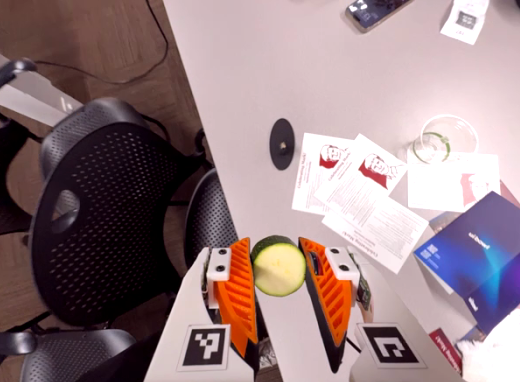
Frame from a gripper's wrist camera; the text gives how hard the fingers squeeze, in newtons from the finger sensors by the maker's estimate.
{"total": 10.3, "left": 10.4, "right": 10.1}